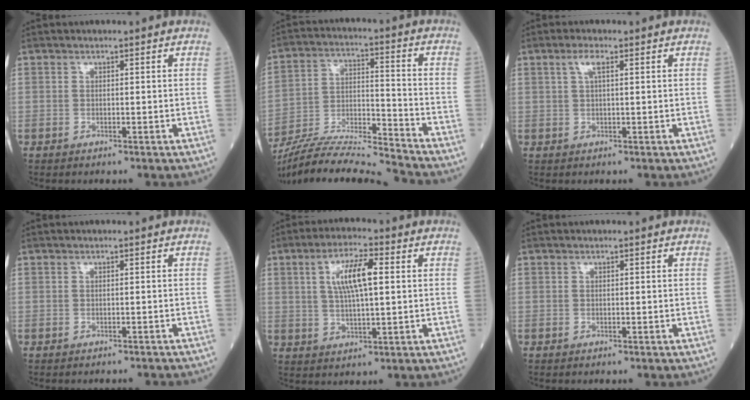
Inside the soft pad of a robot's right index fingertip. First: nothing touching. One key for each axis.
{"total": 17.0, "fx": -16.2, "fy": -1.5, "fz": 4.9, "tx": -0.091, "ty": 0.005, "tz": -0.285}
{"total": 2.1, "fx": 1.0, "fy": 0.5, "fz": 1.8, "tx": -0.039, "ty": 0.014, "tz": 0.022}
{"total": 2.8, "fx": -2.8, "fy": 0.2, "fz": 0.6, "tx": -0.009, "ty": -0.007, "tz": -0.033}
{"total": 7.9, "fx": 1.9, "fy": 1.7, "fz": 7.5, "tx": -0.142, "ty": 0.011, "tz": 0.037}
{"total": 0.0}